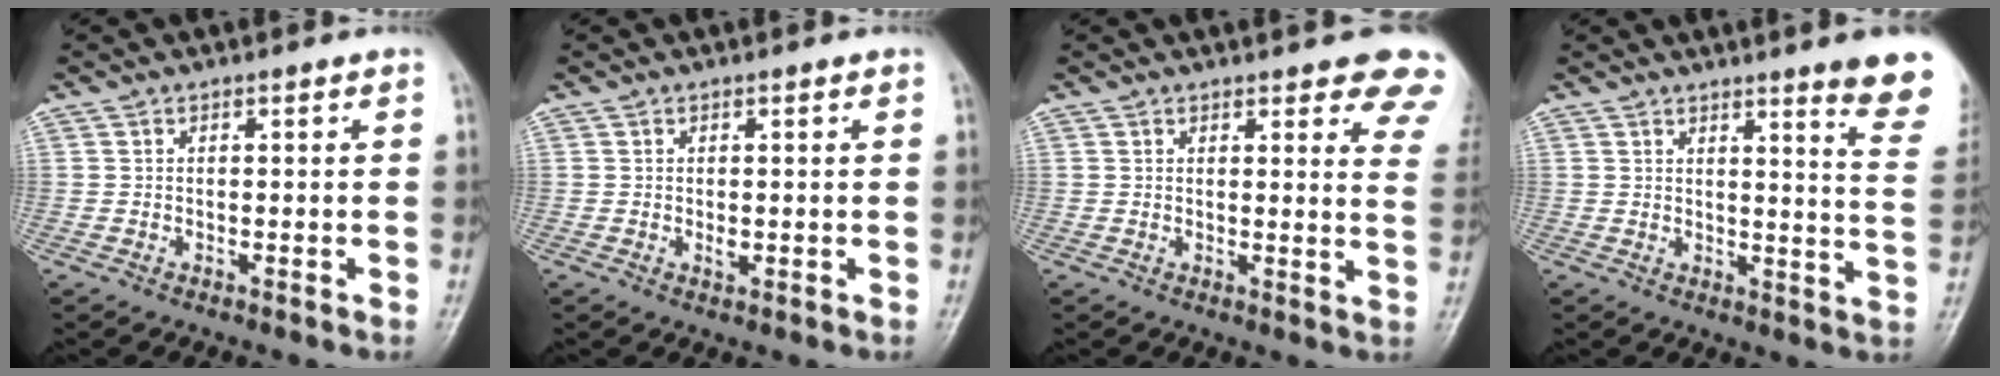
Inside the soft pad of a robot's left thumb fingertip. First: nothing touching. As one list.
[{"total": 1.5, "force": [0.2, 0.7, 1.2], "torque": [-0.018, -0.004, 0.004]}, {"total": 12.7, "force": [9.8, 3.7, 7.2], "torque": [-0.043, -0.040, 0.089]}, {"total": 11.8, "force": [8.6, 0.8, 8.0], "torque": [-0.074, -0.056, 0.089]}]